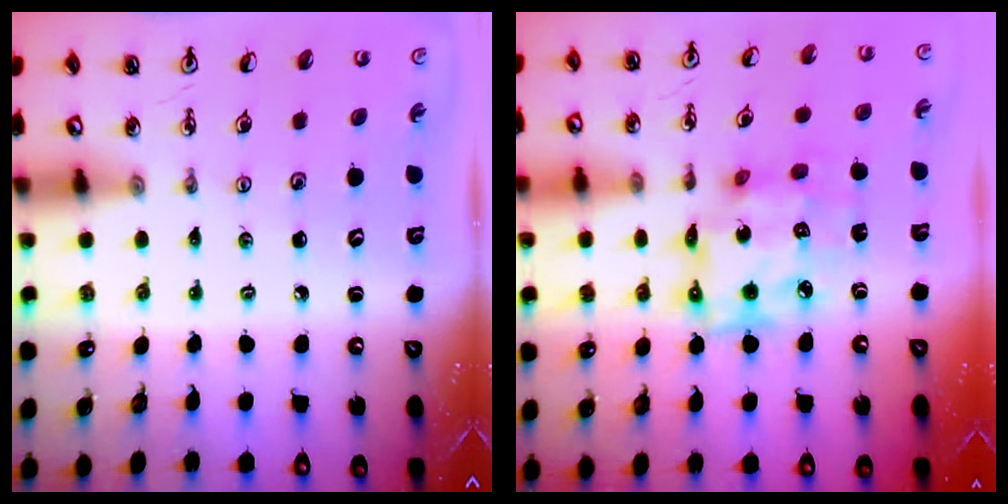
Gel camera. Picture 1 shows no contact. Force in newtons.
{"total": 13.3, "press": 13.2, "slide": 1.5}